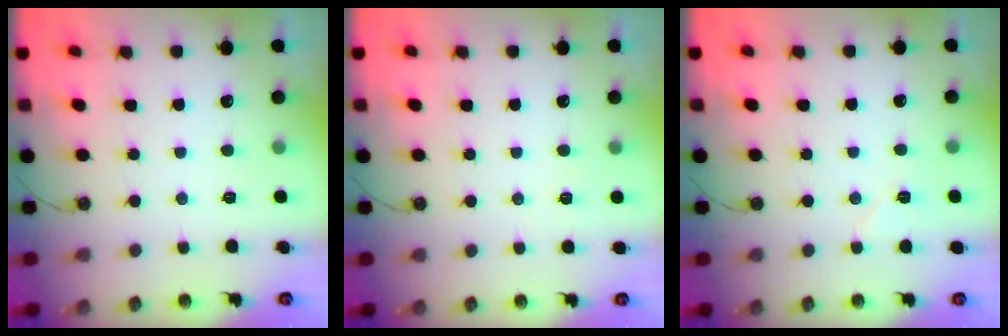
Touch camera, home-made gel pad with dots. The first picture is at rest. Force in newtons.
{"total": 3.2, "press": 3.1, "slide": 0.7}
{"total": 4.9, "press": 4.6, "slide": 1.7}